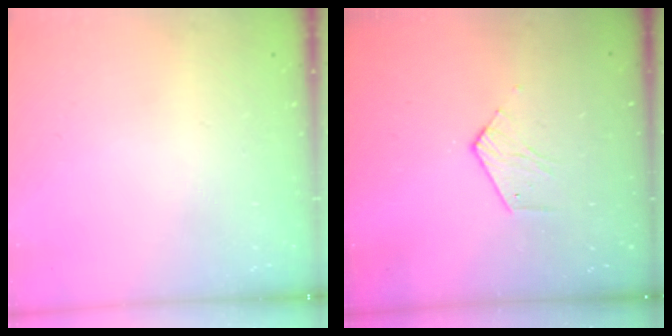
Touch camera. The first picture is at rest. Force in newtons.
{"total": 3.9, "press": 3.9, "slide": 0.4}